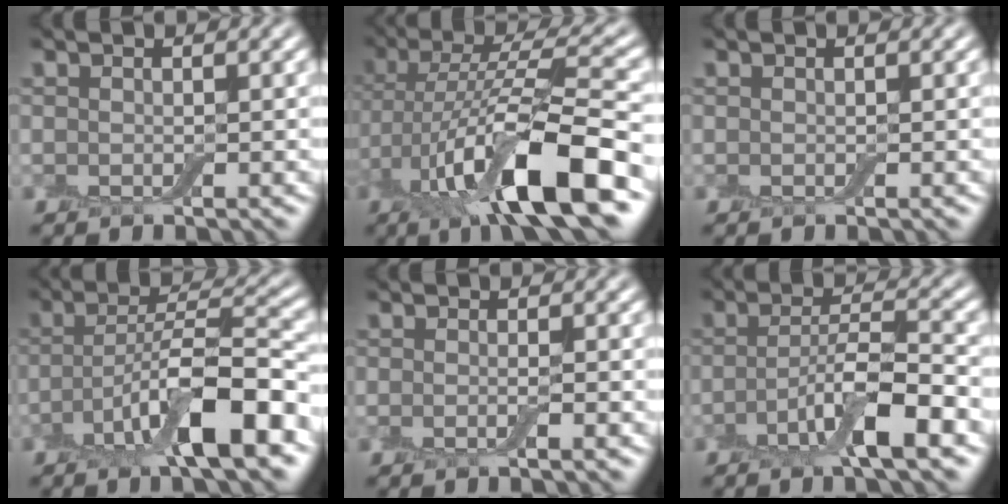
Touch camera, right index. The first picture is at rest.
{"total": 11.4, "force": [-3.6, 3.3, 10.3], "torque": [-0.185, 0.007, -0.071]}
{"total": 0.0}
{"total": 8.4, "force": [-3.5, 1.9, 7.3], "torque": [-0.122, 0.013, -0.063]}
{"total": 1.3, "force": [-0.3, 0.2, 1.3], "torque": [-0.022, -0.008, -0.008]}
{"total": 5.5, "force": [-2.5, 0.9, 4.8], "torque": [-0.087, 0.006, -0.052]}